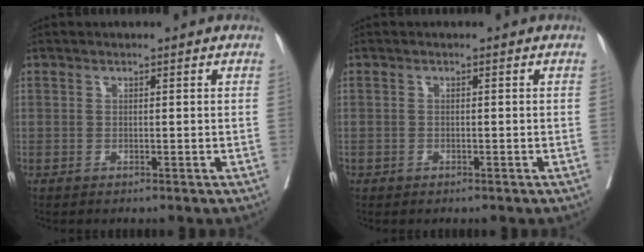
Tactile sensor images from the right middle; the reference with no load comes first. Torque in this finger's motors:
{"motor_torque": [1.03, -1.01, 0.58, 0.05]}